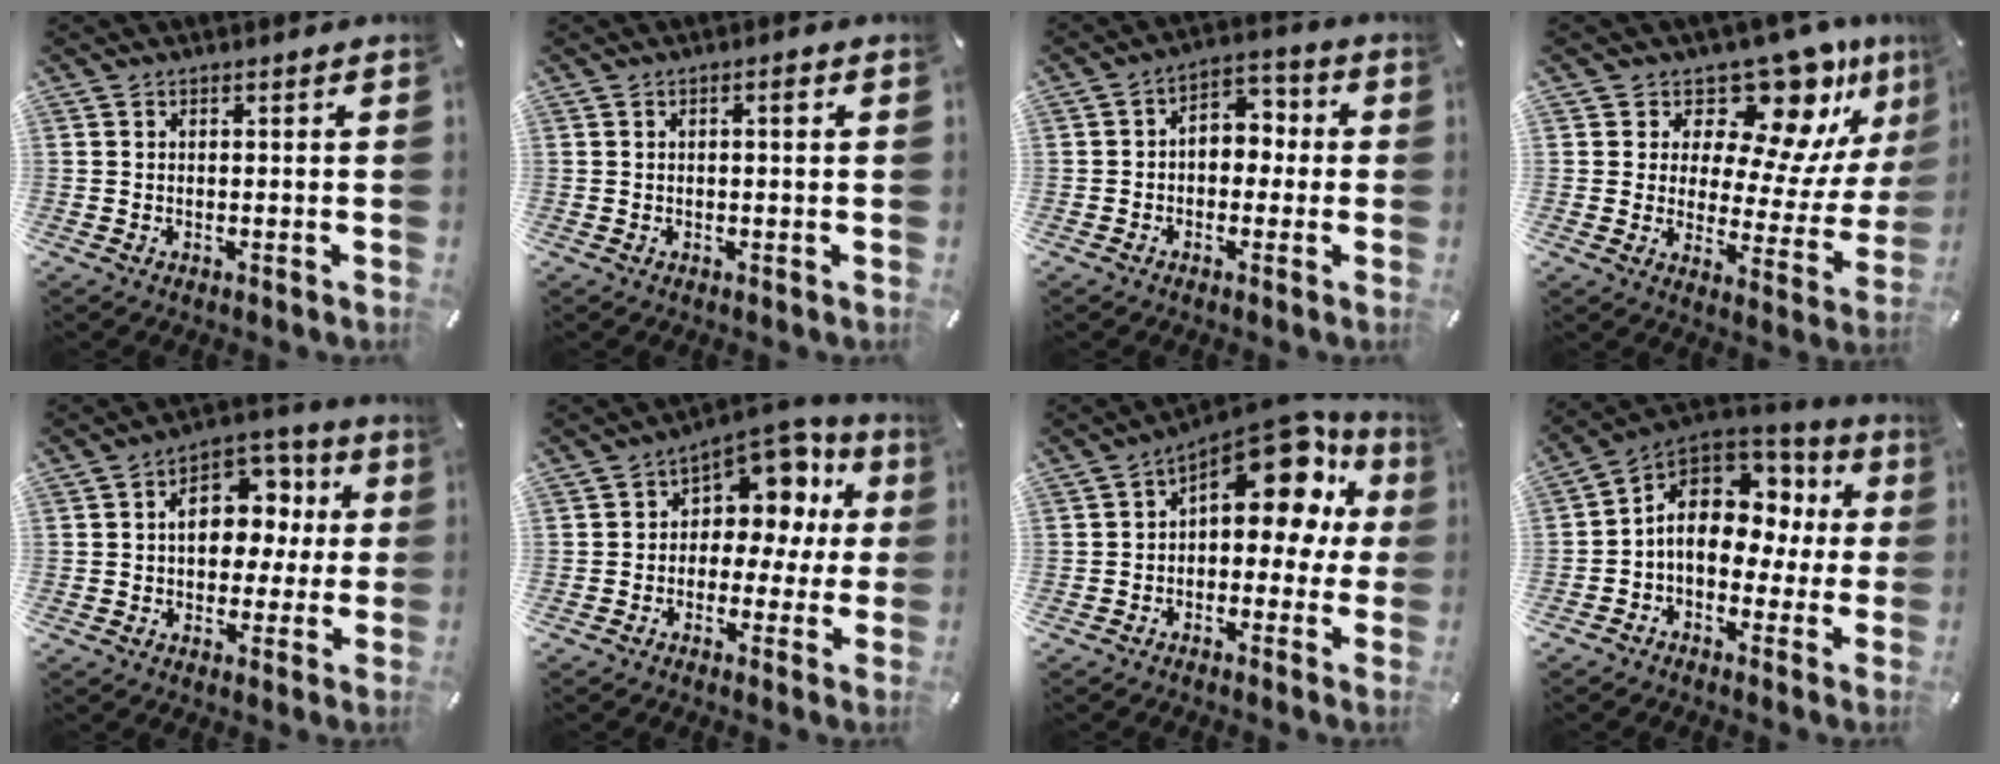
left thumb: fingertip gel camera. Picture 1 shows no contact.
{"total": 1.5, "force": [0.3, 0.3, 1.4], "torque": [-0.018, 0.002, 0.002]}
{"total": 5.3, "force": [-0.6, 4.3, 3.1], "torque": [-0.044, 0.003, -0.017]}
{"total": 15.3, "force": [12.1, 6.7, 6.5], "torque": [-0.075, -0.126, 0.198]}
{"total": 12.0, "force": [1.4, 9.1, 7.8], "torque": [-0.102, -0.007, 0.026]}
{"total": 9.8, "force": [4.2, 7.3, 5.1], "torque": [-0.064, -0.046, 0.077]}
{"total": 14.6, "force": [7.9, 7.1, 10.0], "torque": [-0.132, -0.068, 0.134]}
{"total": 12.9, "force": [1.9, 9.5, 8.5], "torque": [-0.150, -0.009, 0.033]}